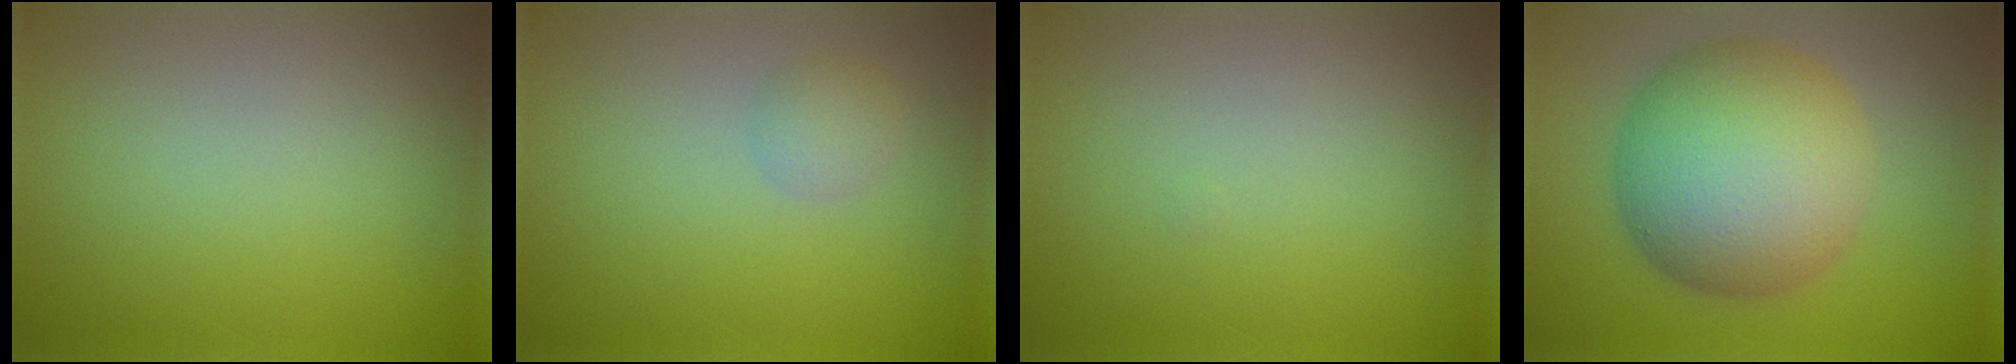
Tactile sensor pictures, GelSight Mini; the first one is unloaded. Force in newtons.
{"total": 1.4, "press": 1.4, "slide": 0.1}
{"total": 0.0}
{"total": 11.1, "press": 11.1, "slide": 0.3}